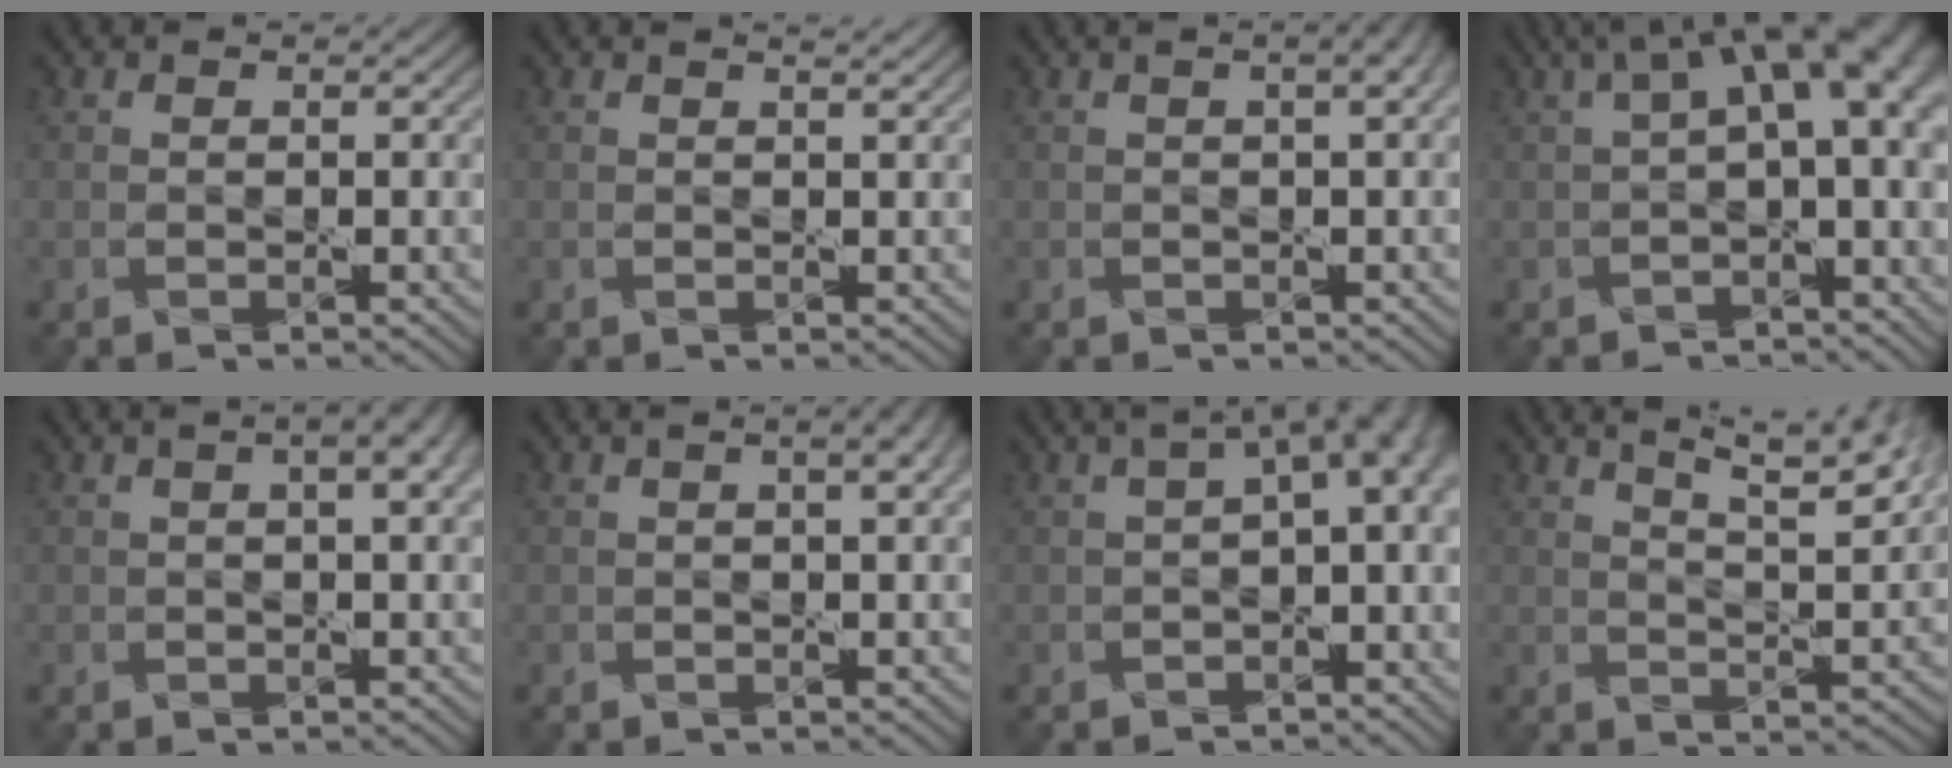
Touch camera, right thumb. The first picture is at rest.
{"total": 1.0, "force": [0.9, 0.0, 0.4], "torque": [-0.014, -0.006, 0.008]}
{"total": 3.6, "force": [1.3, 1.2, 3.2], "torque": [-0.034, 0.011, 0.000]}
{"total": 9.5, "force": [1.6, 3.9, 8.5], "torque": [-0.123, 0.016, 0.024]}
{"total": 4.9, "force": [1.8, 1.5, 4.4], "torque": [-0.050, 0.011, 0.011]}
{"total": 3.6, "force": [1.3, 1.0, 3.1], "torque": [-0.035, 0.006, 0.003]}
{"total": 7.8, "force": [0.4, 3.4, 7.0], "torque": [-0.095, 0.006, 0.008]}
{"total": 10.3, "force": [6.9, 2.2, 7.3], "torque": [-0.099, 0.008, 0.087]}